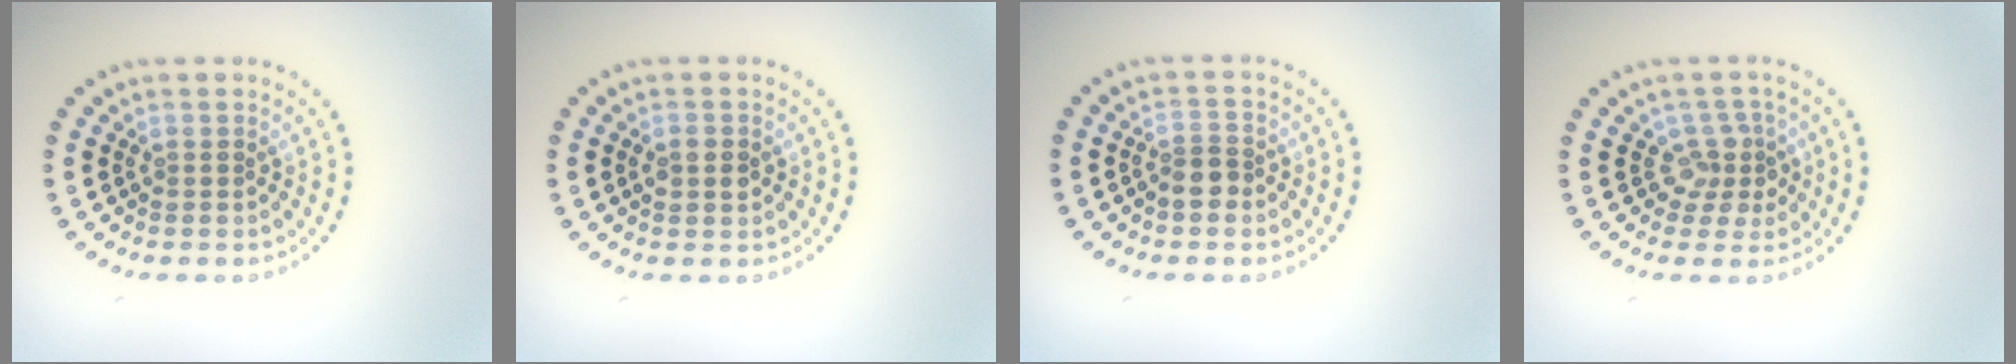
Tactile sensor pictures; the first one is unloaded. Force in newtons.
{"total": 2.0, "press": 2.0, "slide": 0.0}
{"total": 2.0, "press": 1.7, "slide": 0.9}
{"total": 2.6, "press": 1.9, "slide": 1.9}